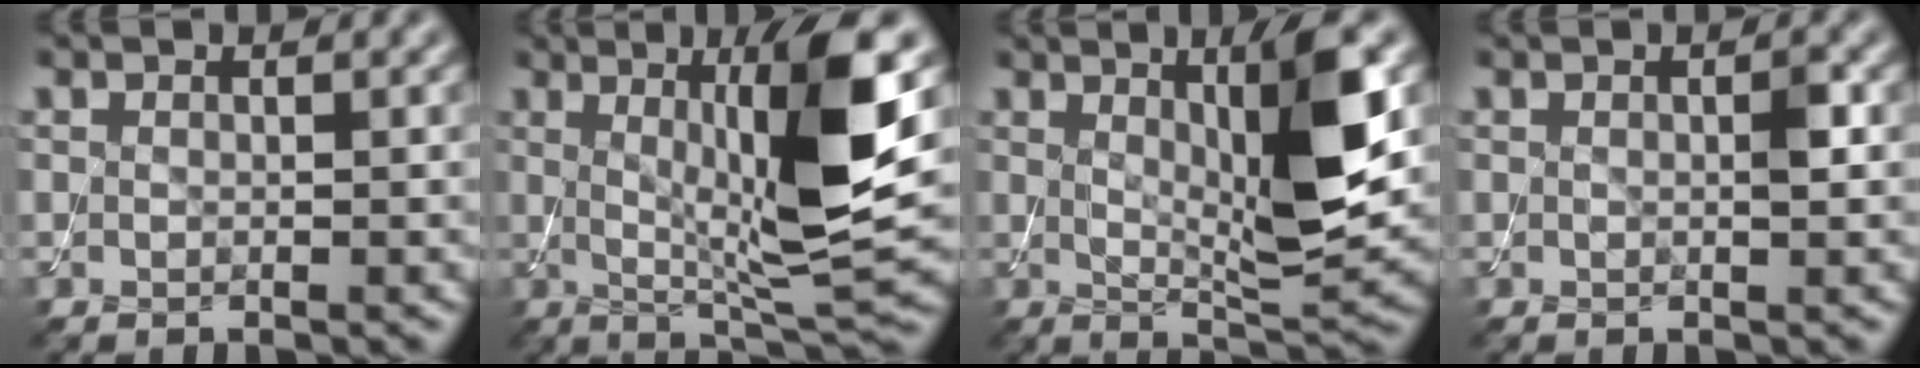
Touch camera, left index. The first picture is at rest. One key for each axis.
{"total": 10.6, "fx": 1.5, "fy": 1.9, "fz": 10.3, "tx": -0.158, "ty": -0.009, "tz": 0.035}
{"total": 7.7, "fx": 1.9, "fy": 1.3, "fz": 7.4, "tx": -0.109, "ty": -0.011, "tz": 0.038}
{"total": 1.3, "fx": 0.2, "fy": 0.2, "fz": 1.2, "tx": -0.019, "ty": 0.000, "tz": 0.001}